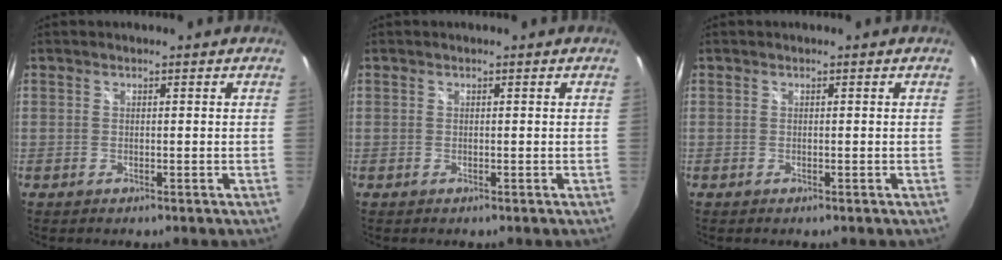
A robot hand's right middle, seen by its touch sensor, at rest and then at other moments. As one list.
[{"total": 0.0}, {"total": 0.0}]